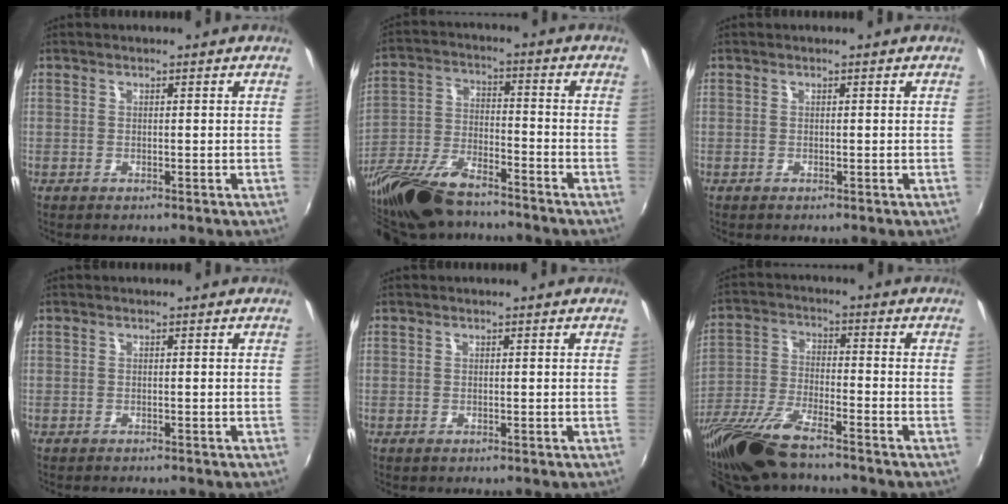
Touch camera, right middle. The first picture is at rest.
{"total": 19.5, "force": [-15.2, 6.3, 10.6], "torque": [-0.231, -0.043, -0.278]}
{"total": 0.0}
{"total": 0.9, "force": [-0.9, 0.1, 0.2], "torque": [-0.005, -0.005, -0.014]}
{"total": 0.0}
{"total": 16.3, "force": [-13.0, 3.1, 9.3], "torque": [-0.203, -0.042, -0.245]}